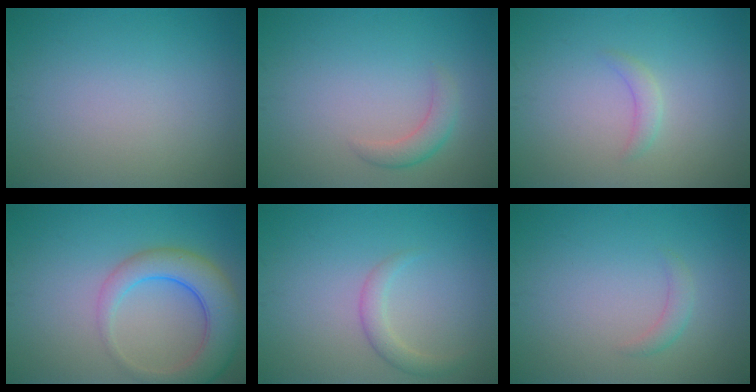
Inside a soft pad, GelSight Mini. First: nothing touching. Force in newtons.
{"total": 2.0, "press": 2.0, "slide": 0.1}
{"total": 1.2, "press": 1.2, "slide": 0.0}
{"total": 5.9, "press": 5.8, "slide": 0.4}
{"total": 1.8, "press": 1.8, "slide": 0.1}
{"total": 1.2, "press": 1.2, "slide": 0.1}